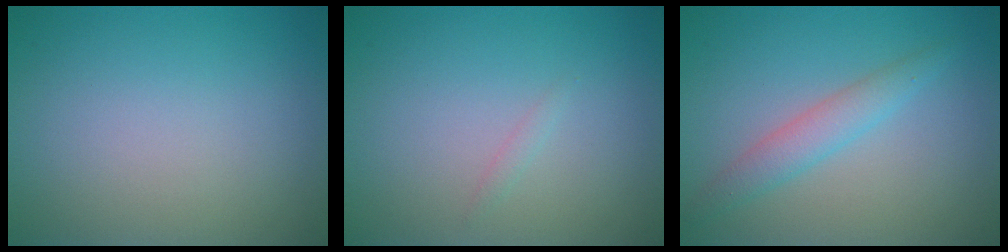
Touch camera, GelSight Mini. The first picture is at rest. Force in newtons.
{"total": 0.5, "press": 0.5, "slide": 0.0}
{"total": 2.5, "press": 2.5, "slide": 0.2}